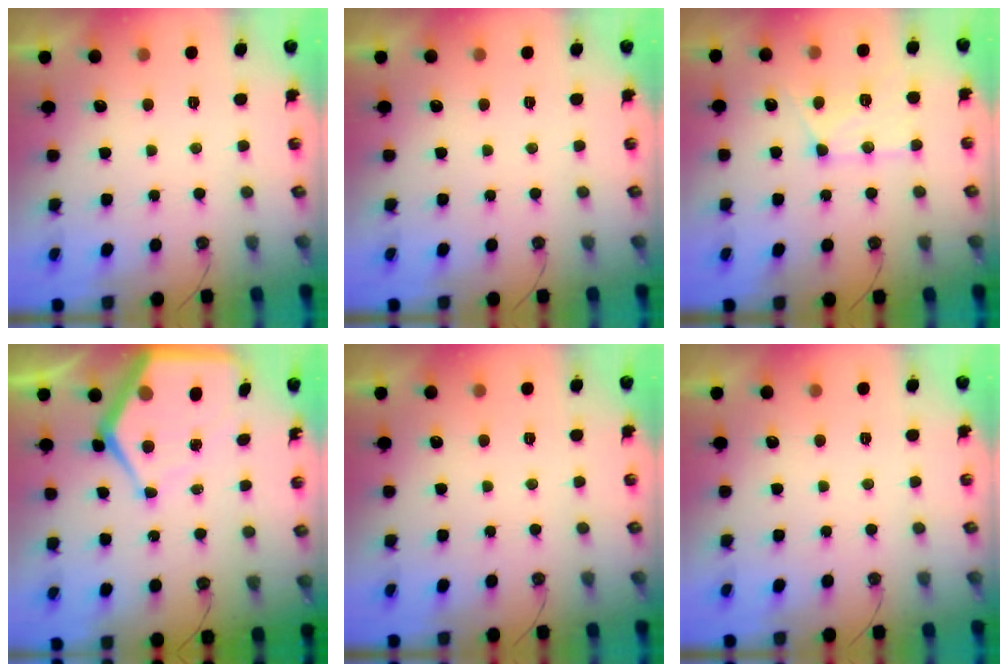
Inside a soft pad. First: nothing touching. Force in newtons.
{"total": 0.0}
{"total": 12.8, "press": 12.8, "slide": 1.4}
{"total": 12.6, "press": 12.5, "slide": 1.3}
{"total": 0.0}
{"total": 0.0}